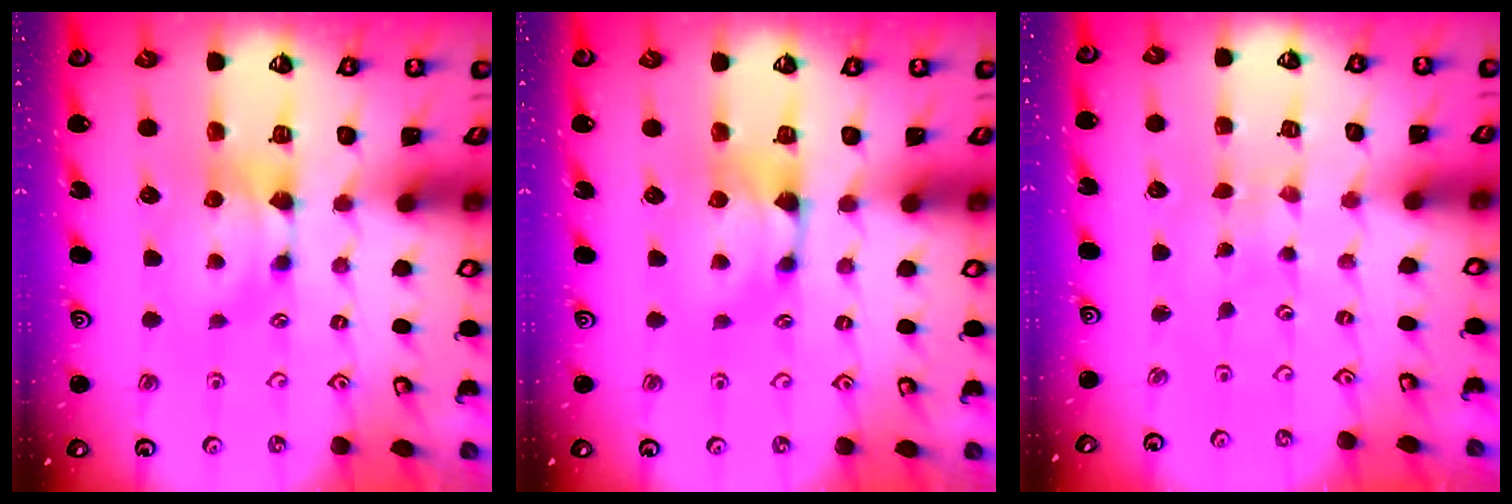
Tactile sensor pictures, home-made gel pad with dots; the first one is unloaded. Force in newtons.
{"total": 1.0, "press": 0.4, "slide": 1.0}
{"total": 5.9, "press": 5.9, "slide": 0.2}